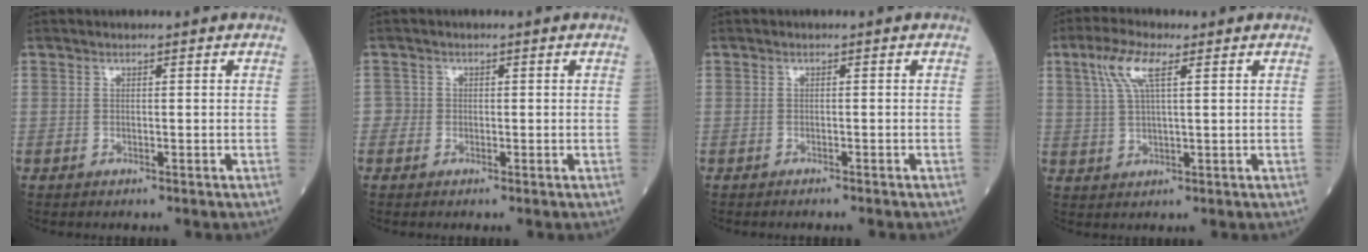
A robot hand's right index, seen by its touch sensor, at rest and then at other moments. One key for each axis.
{"total": 1.4, "fx": -0.4, "fy": 1.3, "fz": -0.1, "tx": 0.012, "ty": 0.009, "tz": -0.011}
{"total": 1.9, "fx": -1.7, "fy": -0.1, "fz": 0.9, "tx": -0.014, "ty": 0.000, "tz": -0.019}
{"total": 6.1, "fx": 2.8, "fy": 1.2, "fz": 5.2, "tx": -0.117, "ty": 0.015, "tz": 0.060}